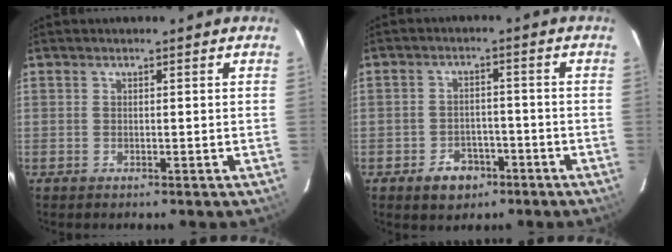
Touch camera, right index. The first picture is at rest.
{"total": 6.1, "force": [-3.6, 4.4, 2.0], "torque": [-0.053, 0.015, -0.039]}